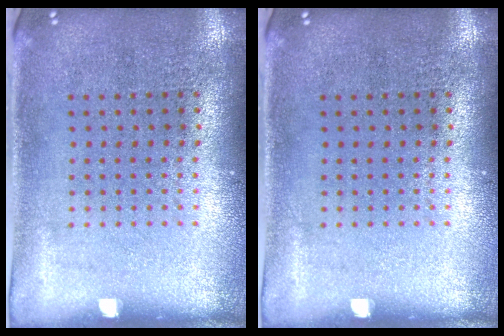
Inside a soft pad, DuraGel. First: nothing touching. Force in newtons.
{"total": 0.0}